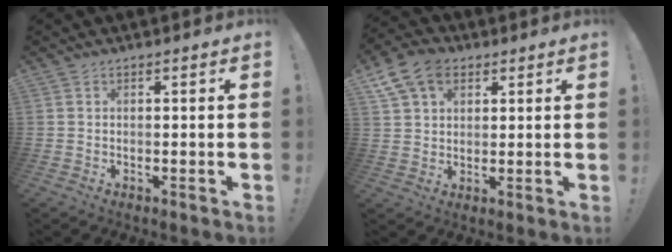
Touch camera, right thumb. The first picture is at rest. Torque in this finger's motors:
{"motor_torque": [0.07, 0.24, 0.15, -0.04, 0.02]}